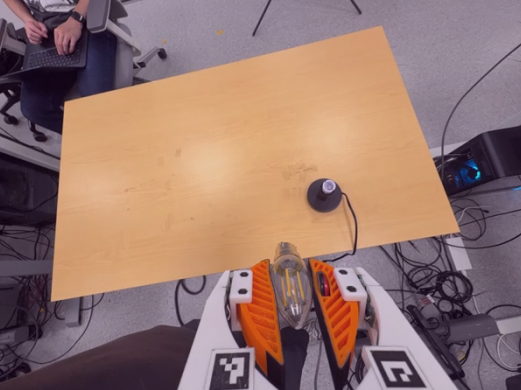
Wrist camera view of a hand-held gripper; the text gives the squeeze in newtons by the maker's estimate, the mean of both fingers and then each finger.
{"total": 12.1, "left": 13.2, "right": 10.9}